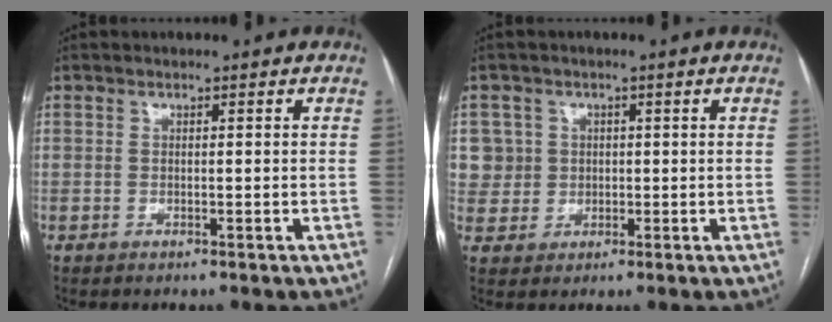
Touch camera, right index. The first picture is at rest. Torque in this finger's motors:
{"motor_torque": [0.15, 0.09, 0.02, 0.02]}